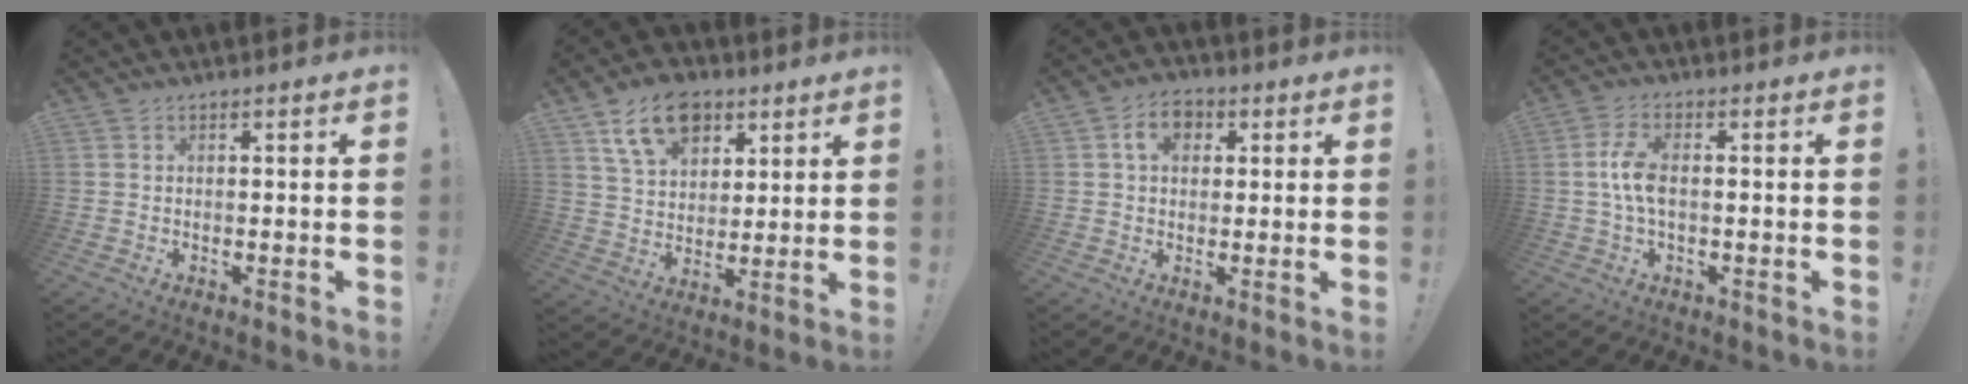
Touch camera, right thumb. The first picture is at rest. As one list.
[{"total": 14.3, "force": [7.8, 9.5, 7.4], "torque": [-0.115, -0.027, 0.147]}, {"total": 7.1, "force": [2.3, 5.1, 4.4], "torque": [-0.066, 0.010, 0.041]}, {"total": 7.1, "force": [0.0, 3.4, 6.2], "torque": [-0.127, 0.006, -0.001]}]